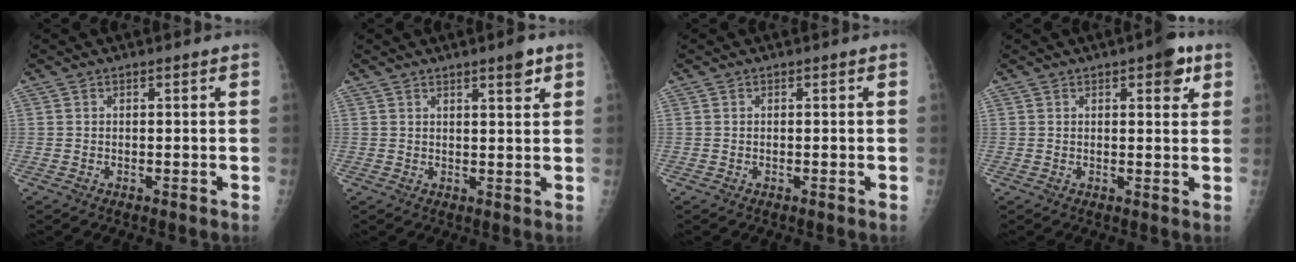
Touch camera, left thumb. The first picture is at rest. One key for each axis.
{"total": 3.6, "fx": 2.3, "fy": 0.7, "fz": 2.6, "tx": -0.032, "ty": -0.014, "tz": 0.032}
{"total": 0.0}
{"total": 4.8, "fx": 2.5, "fy": 1.9, "fz": 3.7, "tx": -0.032, "ty": -0.007, "tz": 0.025}